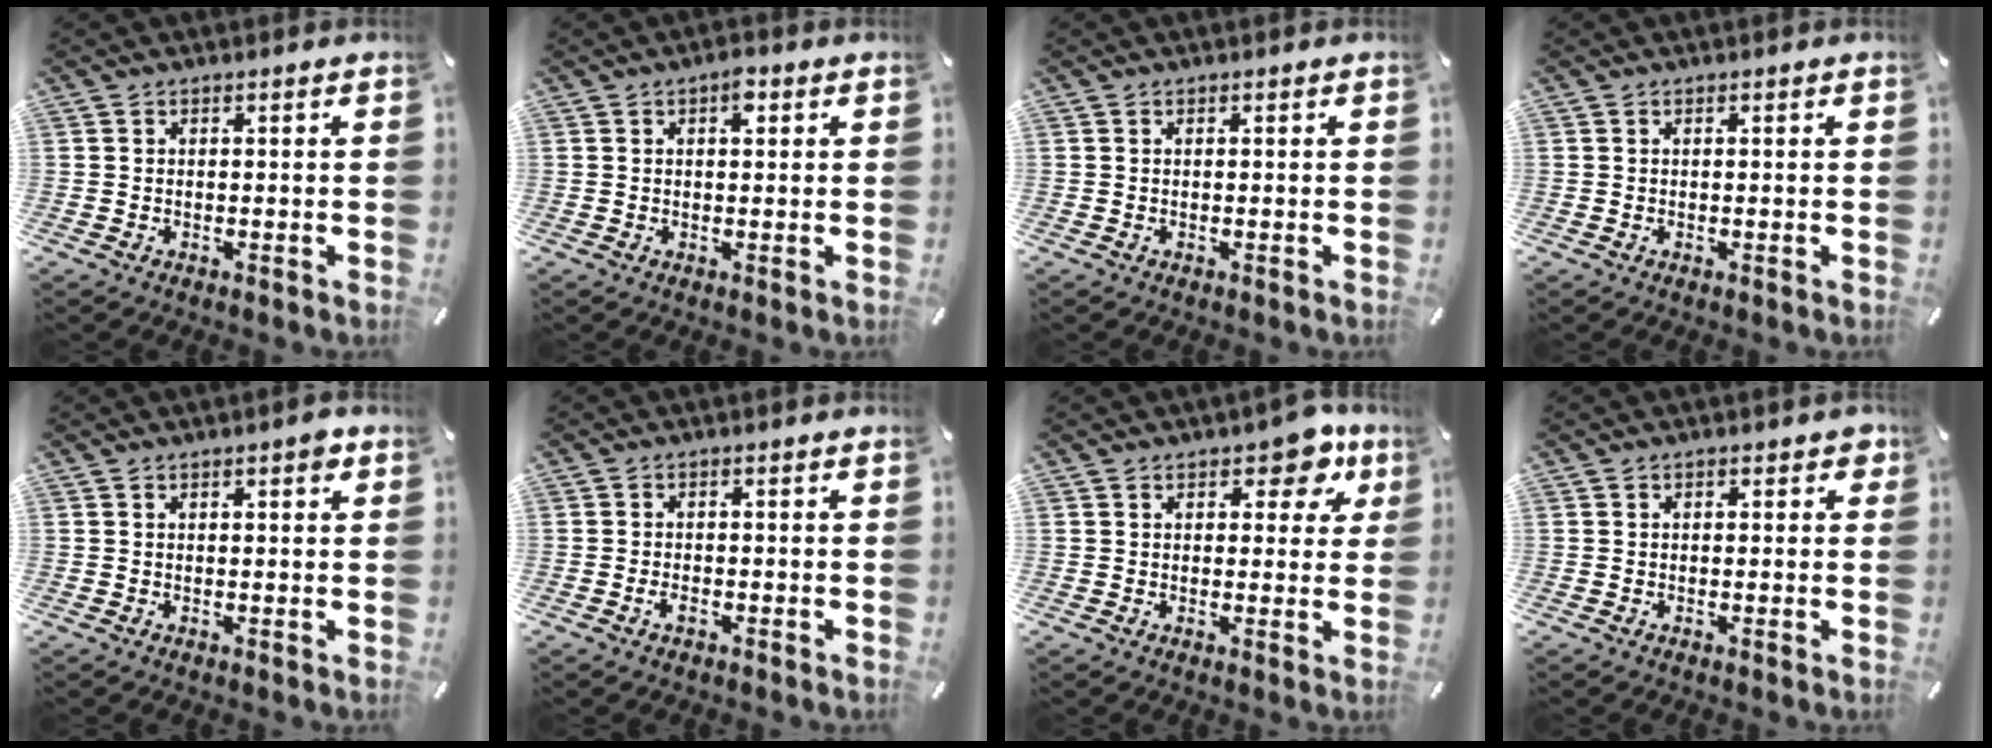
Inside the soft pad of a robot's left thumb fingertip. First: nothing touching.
{"total": 2.8, "force": [1.0, 1.4, 2.2], "torque": [-0.023, -0.003, 0.011]}
{"total": 0.0}
{"total": 0.0}
{"total": 2.4, "force": [1.2, 0.9, 1.9], "torque": [-0.031, 0.002, 0.018]}
{"total": 1.7, "force": [-0.8, 0.8, 1.3], "torque": [-0.031, -0.002, -0.017]}
{"total": 8.2, "force": [4.5, 4.3, 5.3], "torque": [-0.051, -0.020, 0.070]}
{"total": 1.8, "force": [0.8, 1.2, 1.1], "torque": [-0.007, 0.001, 0.008]}